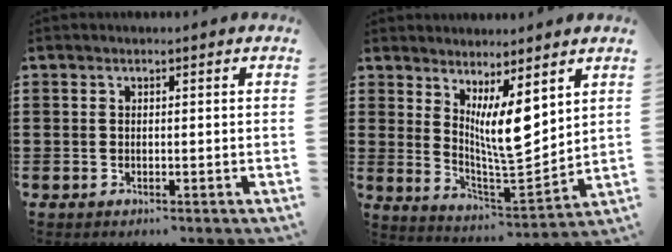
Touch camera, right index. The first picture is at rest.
{"total": 8.5, "force": [4.8, 1.8, 6.7], "torque": [-0.123, -0.029, 0.083]}